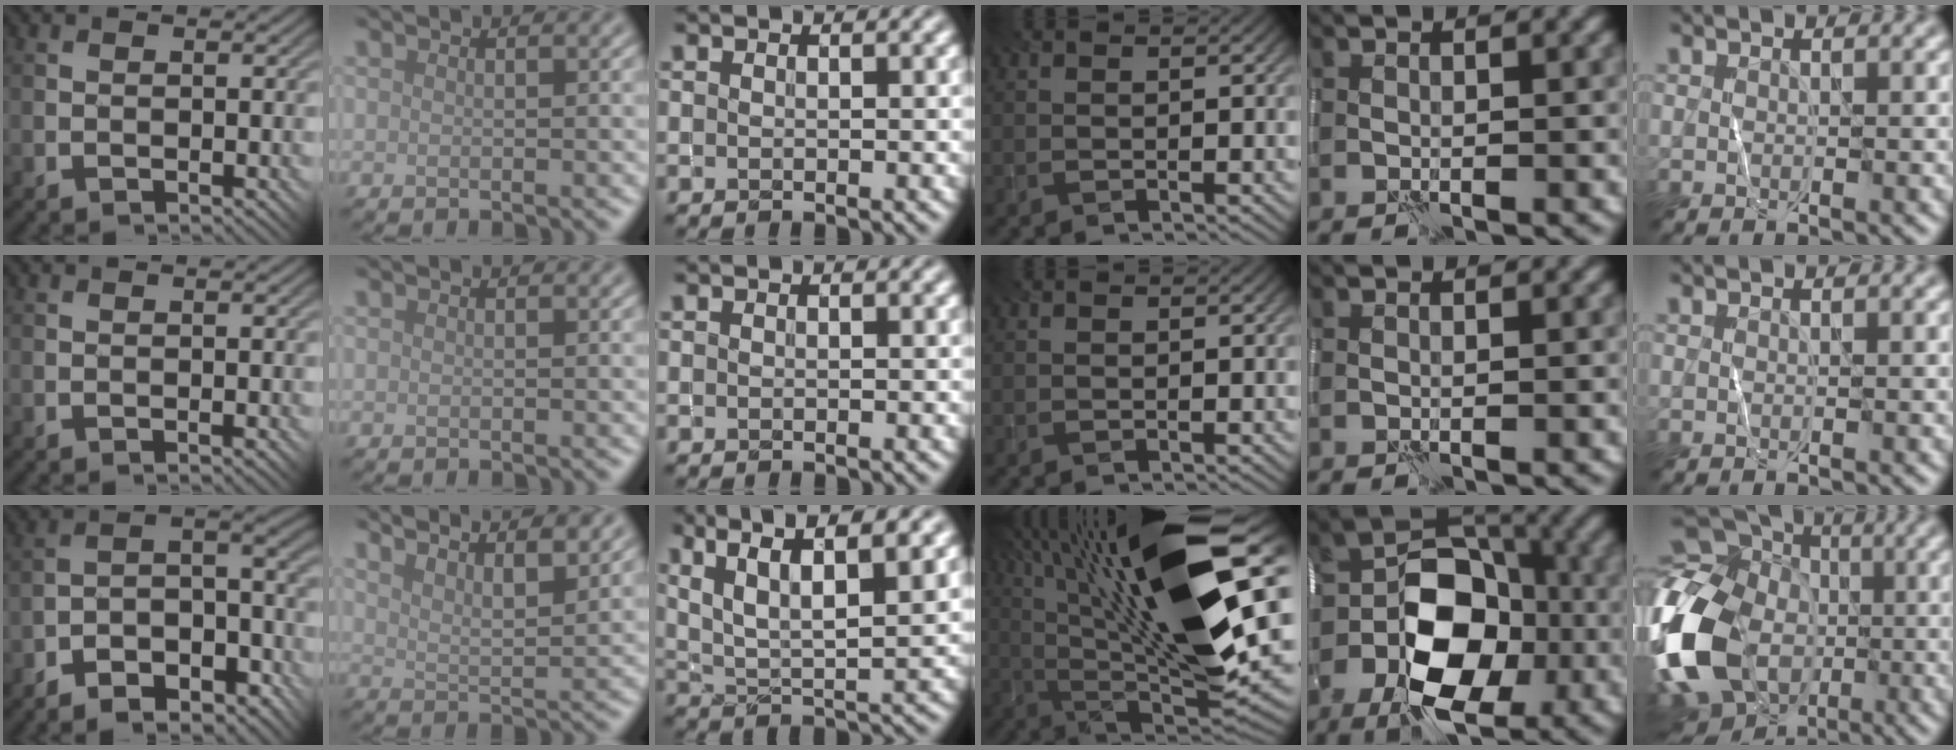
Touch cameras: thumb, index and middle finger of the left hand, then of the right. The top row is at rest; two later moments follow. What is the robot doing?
{"motion": "wrap", "object": "yarn"}